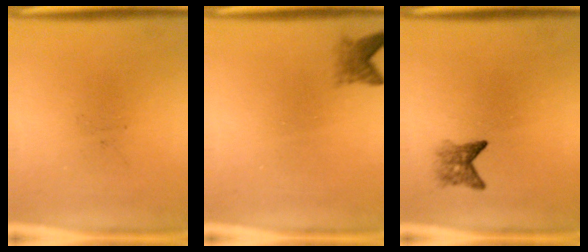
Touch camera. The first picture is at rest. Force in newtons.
{"total": 2.2}
{"total": 2.2}